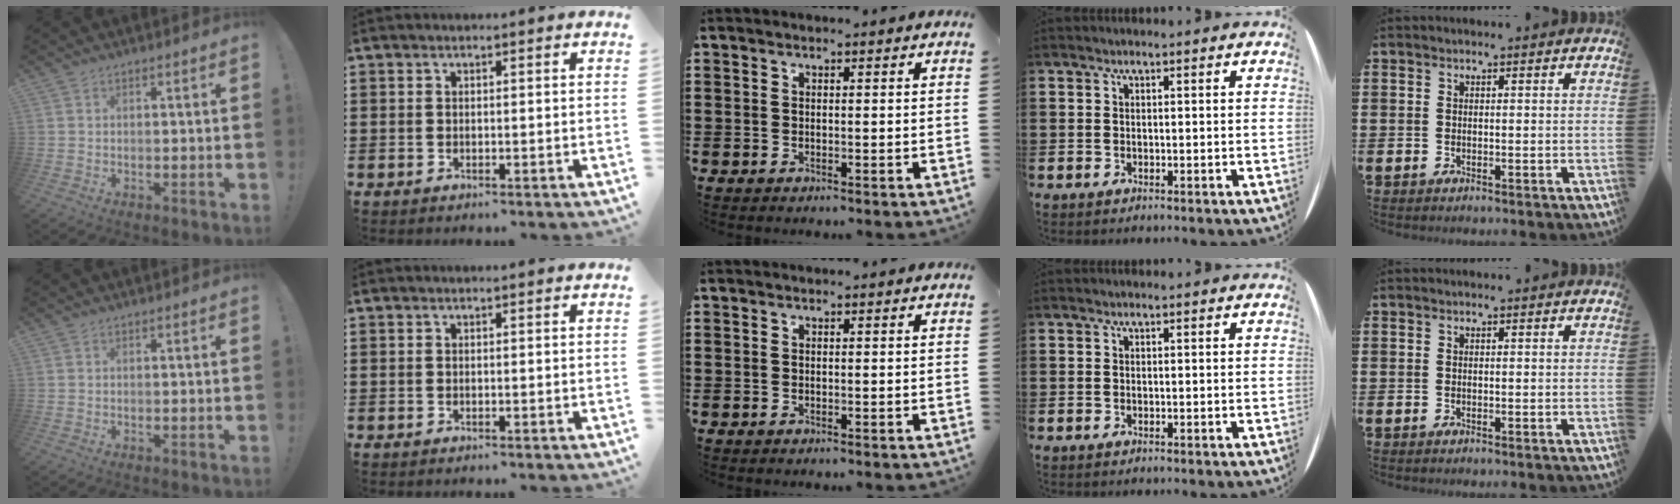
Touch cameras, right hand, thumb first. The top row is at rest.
{}